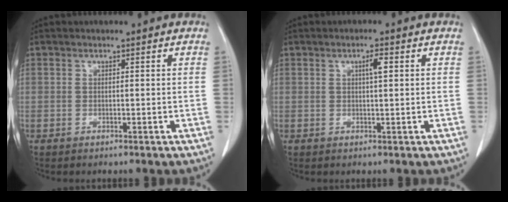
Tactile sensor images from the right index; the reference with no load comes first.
{"total": 2.1, "force": [0.7, 0.2, 2.0], "torque": [-0.034, 0.002, 0.011]}